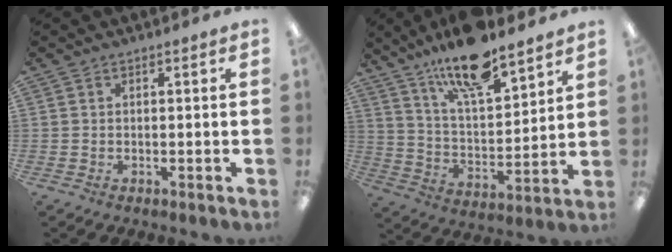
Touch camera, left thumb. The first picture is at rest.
{"total": 16.0, "force": [13.1, 4.3, 8.1], "torque": [-0.147, -0.078, 0.224]}